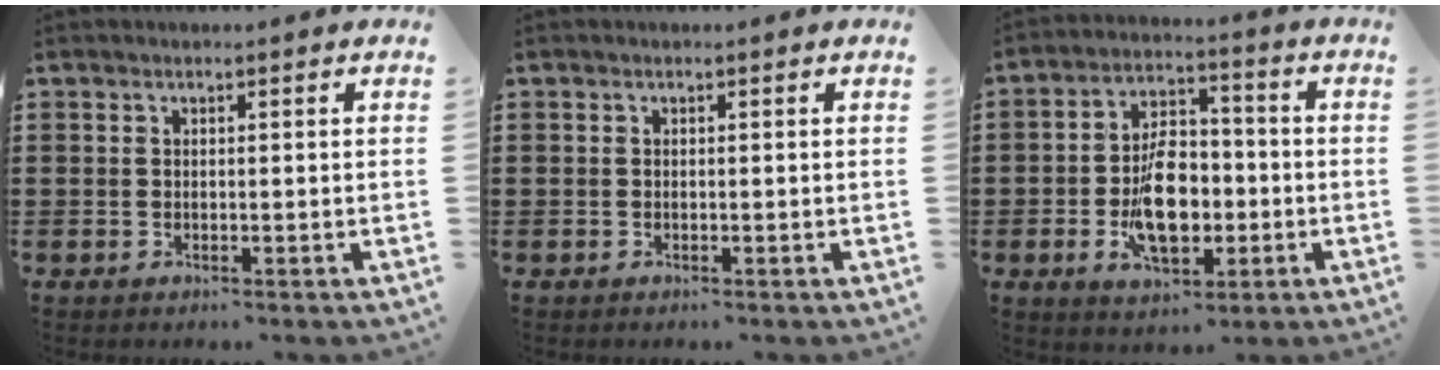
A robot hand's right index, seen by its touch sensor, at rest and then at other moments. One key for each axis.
{"total": 0.0}
{"total": 9.9, "fx": -2.0, "fy": 5.7, "fz": 7.9, "tx": -0.146, "ty": 0.003, "tz": -0.040}